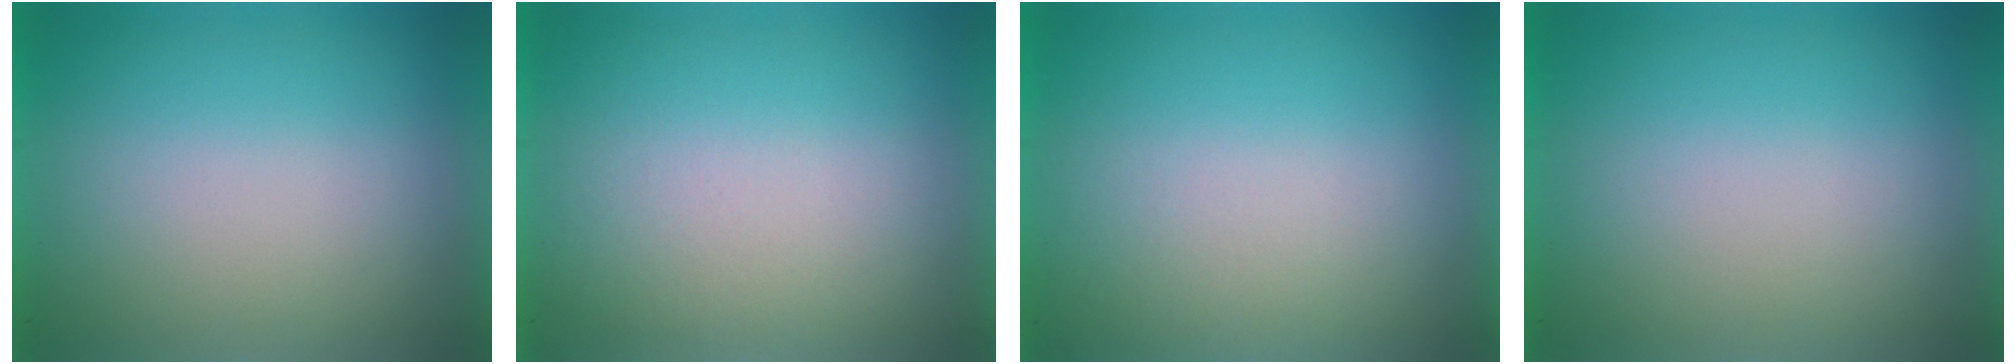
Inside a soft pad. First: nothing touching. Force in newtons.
{"total": 1.4}
{"total": 2.0}
{"total": 0.0}